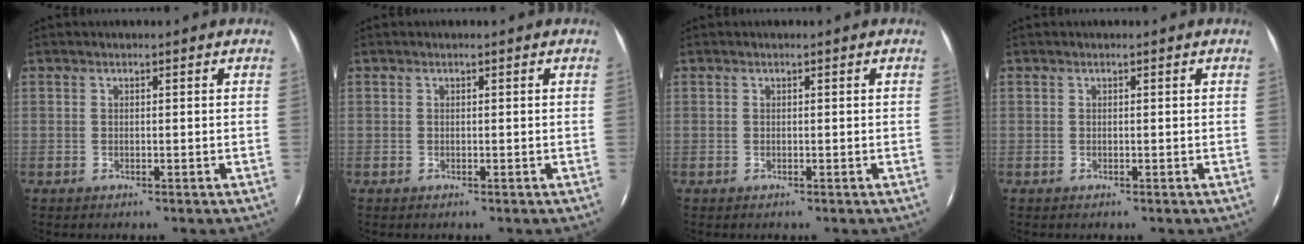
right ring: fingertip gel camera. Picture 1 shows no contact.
{"total": 0.0}
{"total": 0.0}
{"total": 0.0}